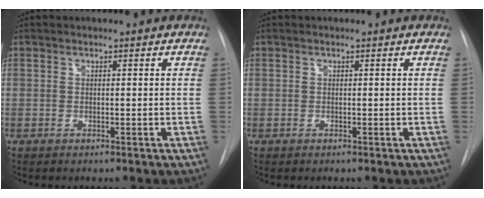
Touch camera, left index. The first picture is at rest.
{"total": 0.0}